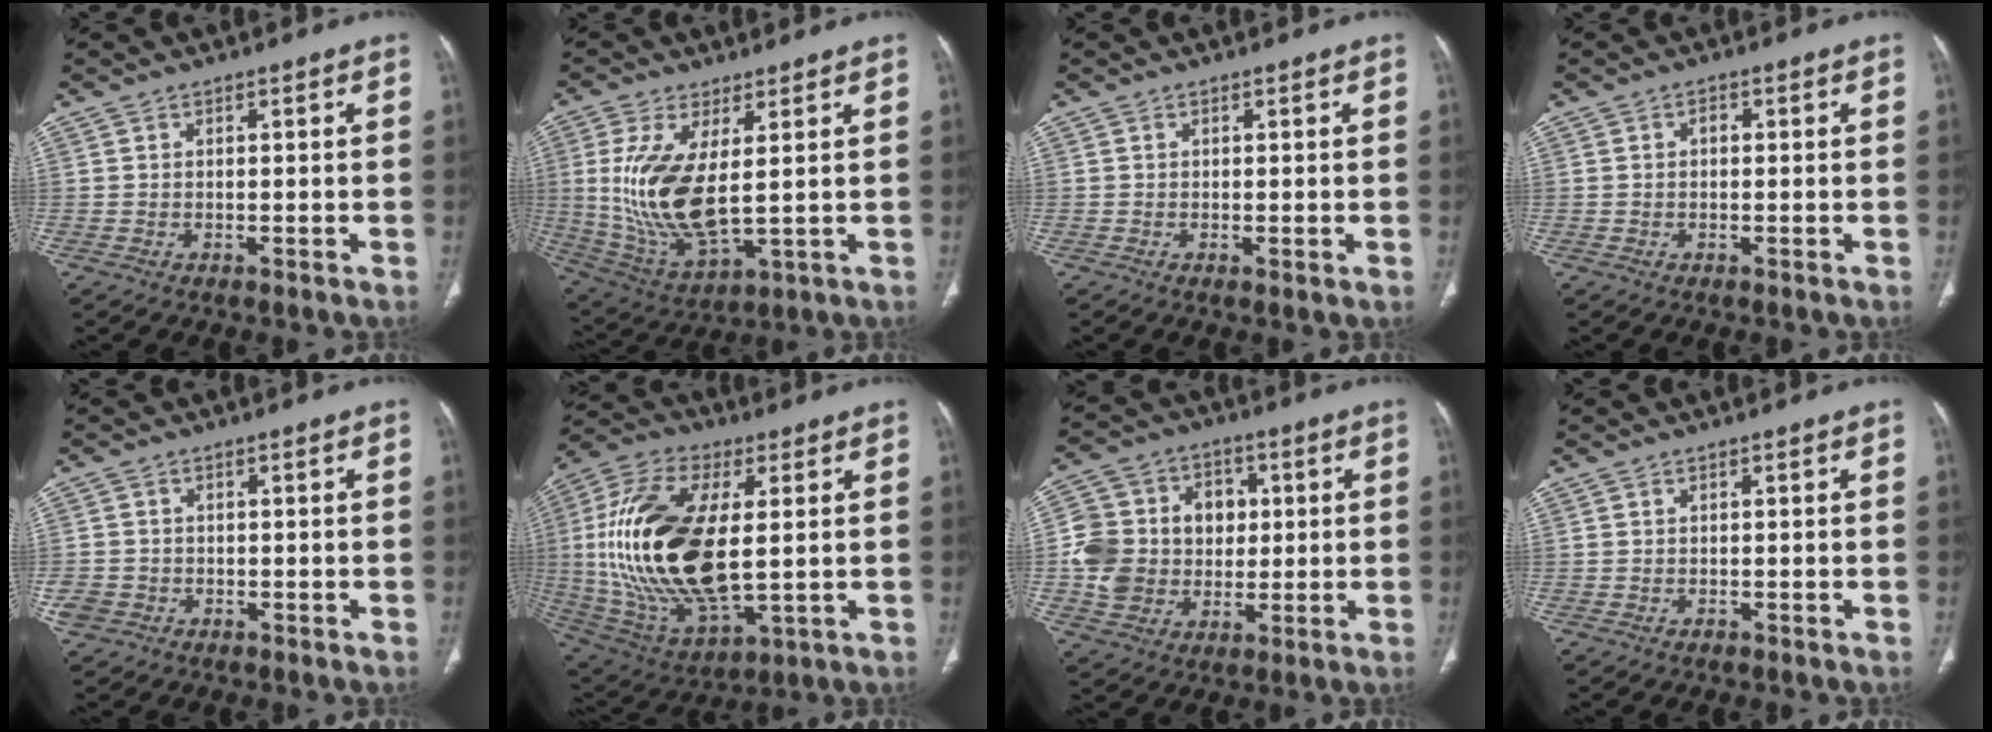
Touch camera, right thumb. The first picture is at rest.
{"total": 15.1, "force": [1.9, 6.1, 13.6], "torque": [-0.293, -0.024, 0.054]}
{"total": 0.8, "force": [-0.2, 0.1, 0.8], "torque": [-0.015, -0.006, -0.003]}
{"total": 1.2, "force": [0.0, 0.8, 0.9], "torque": [-0.011, 0.004, -0.003]}
{"total": 4.0, "force": [-1.6, 3.4, 1.3], "torque": [-0.028, 0.014, -0.026]}
{"total": 26.8, "force": [1.9, 13.0, 23.4], "torque": [-0.481, -0.014, 0.040]}
{"total": 15.0, "force": [0.4, 13.0, 7.5], "torque": [-0.111, 0.025, 0.013]}
{"total": 0.0}